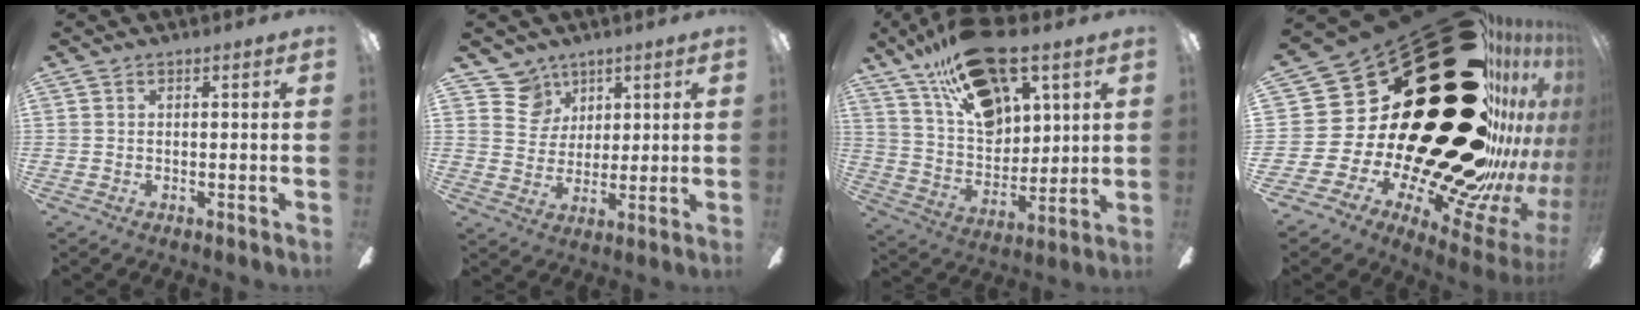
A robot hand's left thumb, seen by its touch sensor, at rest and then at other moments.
{"total": 8.1, "force": [5.2, 6.3, 0.1], "torque": [-0.019, -0.028, 0.103]}
{"total": 21.8, "force": [13.5, 10.7, 13.3], "torque": [-0.223, -0.064, 0.244]}
{"total": 60.6, "force": [20.6, 31.3, 47.6], "torque": [-0.487, -0.204, 0.537]}